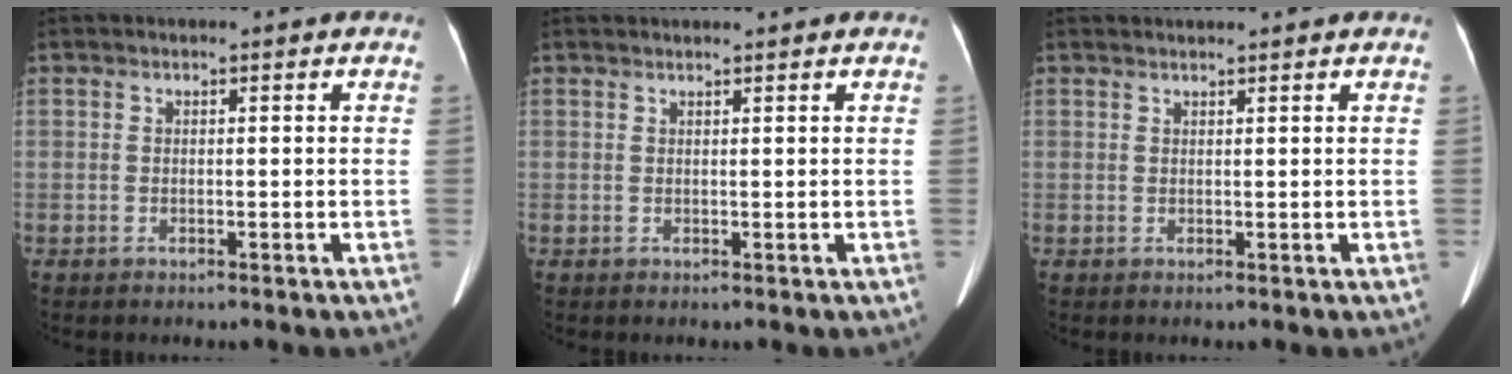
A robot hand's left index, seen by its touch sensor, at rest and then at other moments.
{"total": 0.9, "force": [0.8, -0.1, 0.4], "torque": [-0.005, 0.019, 0.016]}
{"total": 1.2, "force": [1.1, -0.1, 0.4], "torque": [-0.005, 0.020, 0.019]}